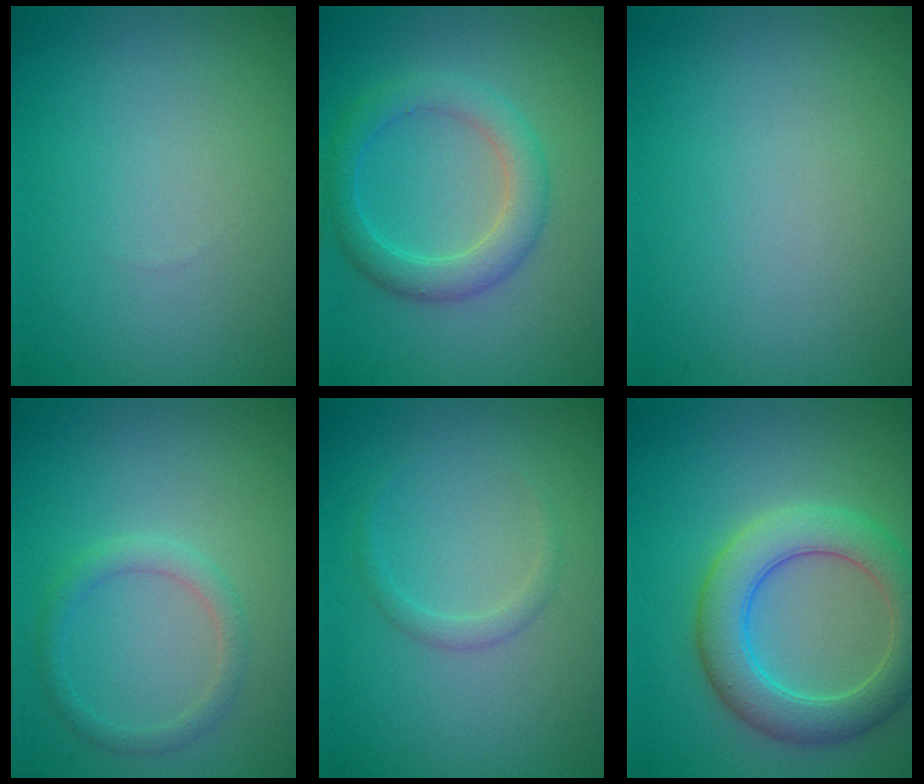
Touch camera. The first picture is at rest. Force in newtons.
{"total": 3.5, "press": 3.5, "slide": 0.1}
{"total": 0.0}
{"total": 1.7, "press": 1.7, "slide": 0.1}
{"total": 1.1, "press": 1.1, "slide": 0.1}
{"total": 5.9, "press": 5.9, "slide": 0.4}